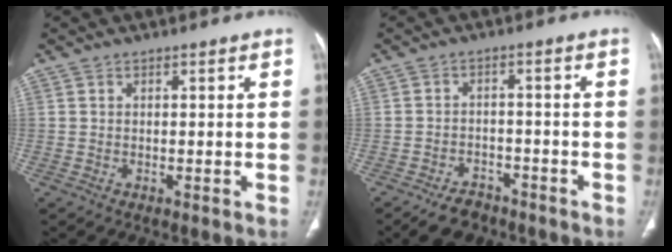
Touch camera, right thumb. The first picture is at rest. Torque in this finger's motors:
{"motor_torque": [0.59, 1.06, -0.16, -0.24, 0.03]}